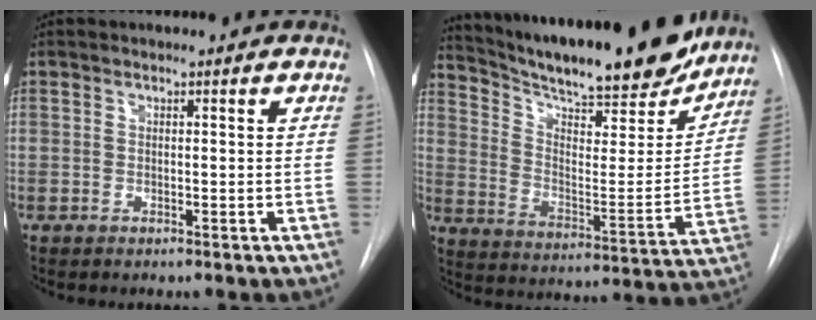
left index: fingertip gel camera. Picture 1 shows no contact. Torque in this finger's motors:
{"motor_torque": [0.32, -0.54, 0.70, 0.12]}